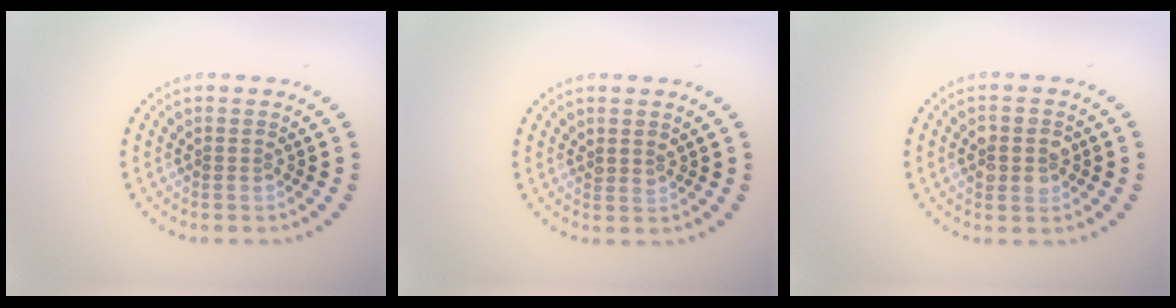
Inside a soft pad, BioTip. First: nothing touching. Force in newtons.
{"total": 0.6, "press": 0.5, "slide": 0.4}
{"total": 2.8, "press": 2.8, "slide": 0.3}